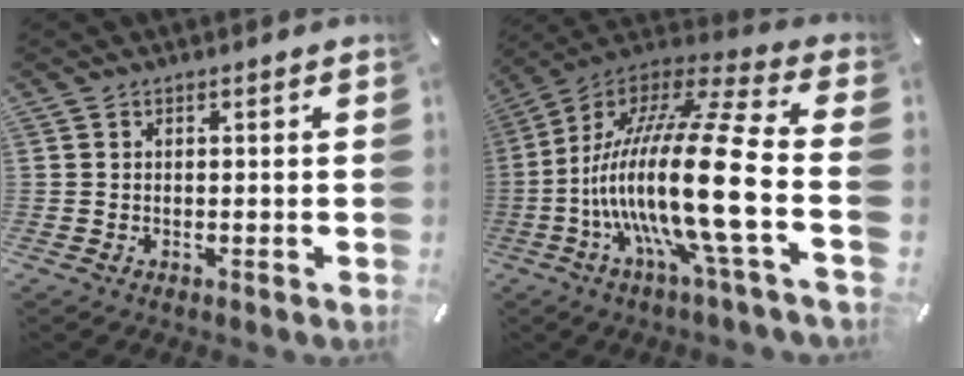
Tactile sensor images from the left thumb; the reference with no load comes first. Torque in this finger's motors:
{"motor_torque": [-0.54, 2.95, 2.78, -0.01, 1.05]}